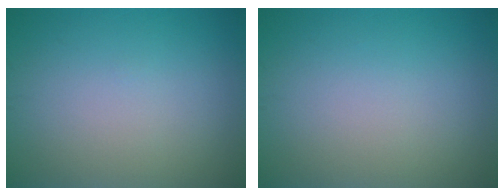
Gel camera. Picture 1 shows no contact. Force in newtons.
{"total": 0.0}